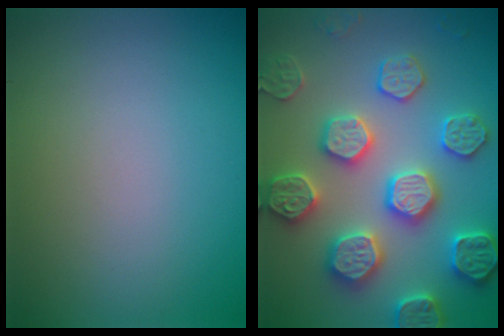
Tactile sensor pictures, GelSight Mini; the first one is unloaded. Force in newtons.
{"total": 6.3, "press": 6.2, "slide": 1.5}